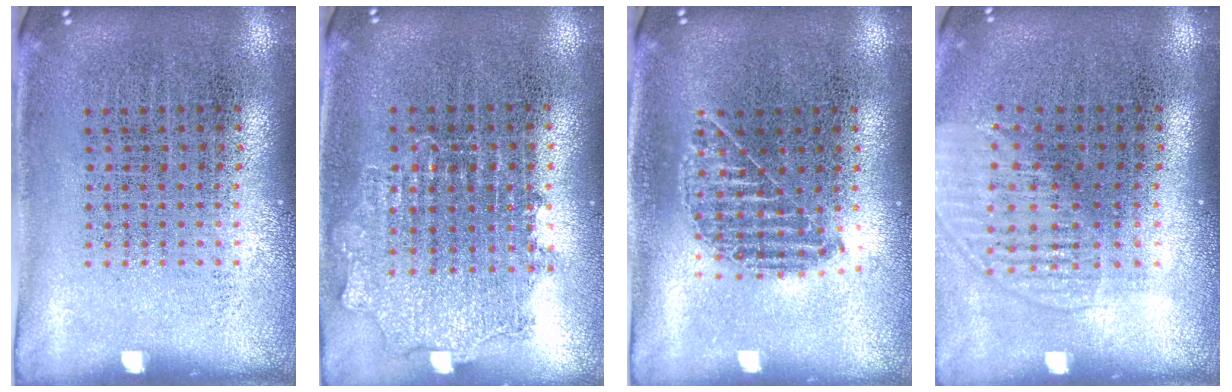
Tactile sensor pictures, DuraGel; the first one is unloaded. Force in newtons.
{"total": 0.9, "press": 0.9, "slide": 0.2}
{"total": 1.0, "press": 0.9, "slide": 0.2}
{"total": 1.4, "press": 1.2, "slide": 0.6}